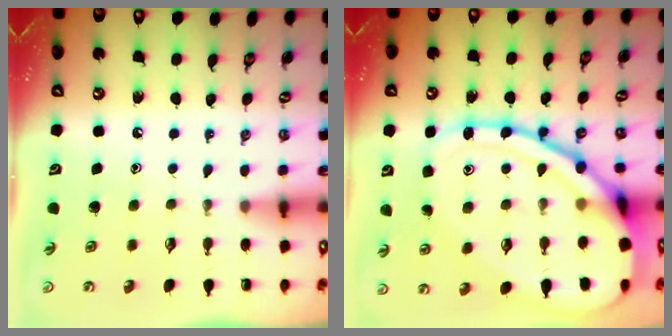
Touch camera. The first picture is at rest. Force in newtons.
{"total": 21.9, "press": 21.8, "slide": 1.8}